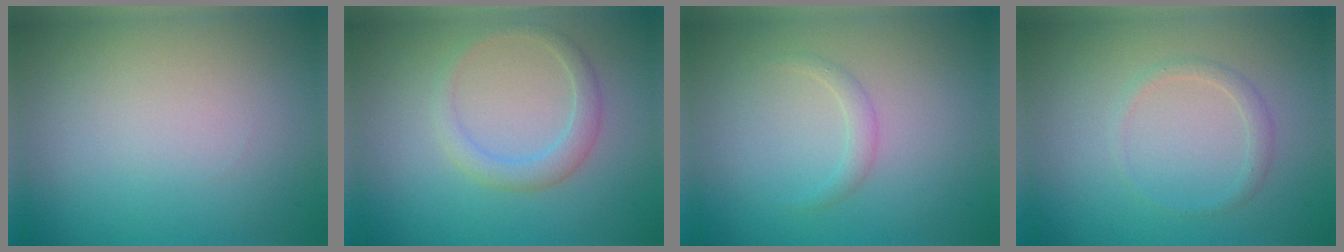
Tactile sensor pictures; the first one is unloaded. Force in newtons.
{"total": 2.2, "press": 2.2, "slide": 0.2}
{"total": 1.1, "press": 1.1, "slide": 0.1}
{"total": 1.2, "press": 1.2, "slide": 0.2}